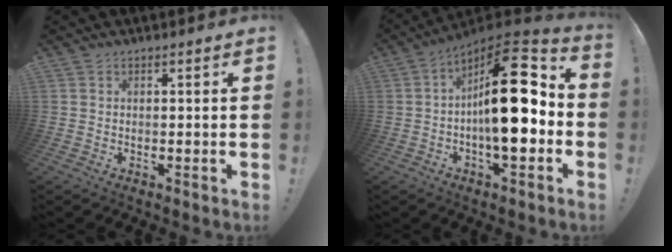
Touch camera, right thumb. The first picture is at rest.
{"total": 21.7, "force": [0.1, 8.4, 20.0], "torque": [-0.298, 0.001, -0.004]}